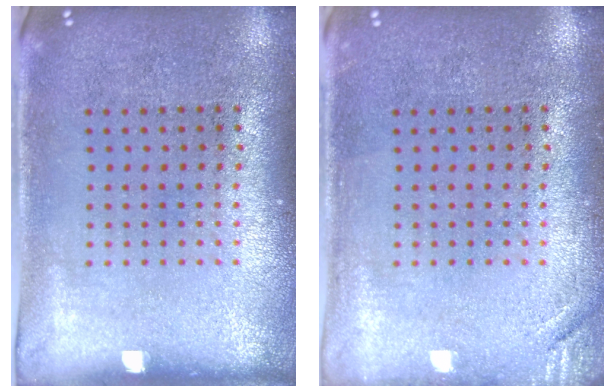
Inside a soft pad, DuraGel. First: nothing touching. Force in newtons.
{"total": 1.3, "press": 1.3, "slide": 0.3}